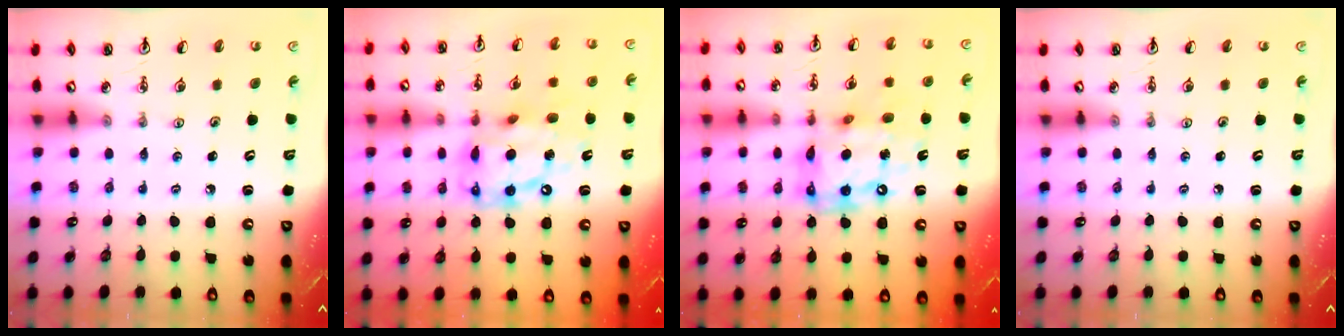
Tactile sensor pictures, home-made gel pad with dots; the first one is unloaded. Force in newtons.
{"total": 16.3, "press": 16.2, "slide": 1.2}
{"total": 16.4, "press": 16.3, "slide": 1.9}
{"total": 0.0}